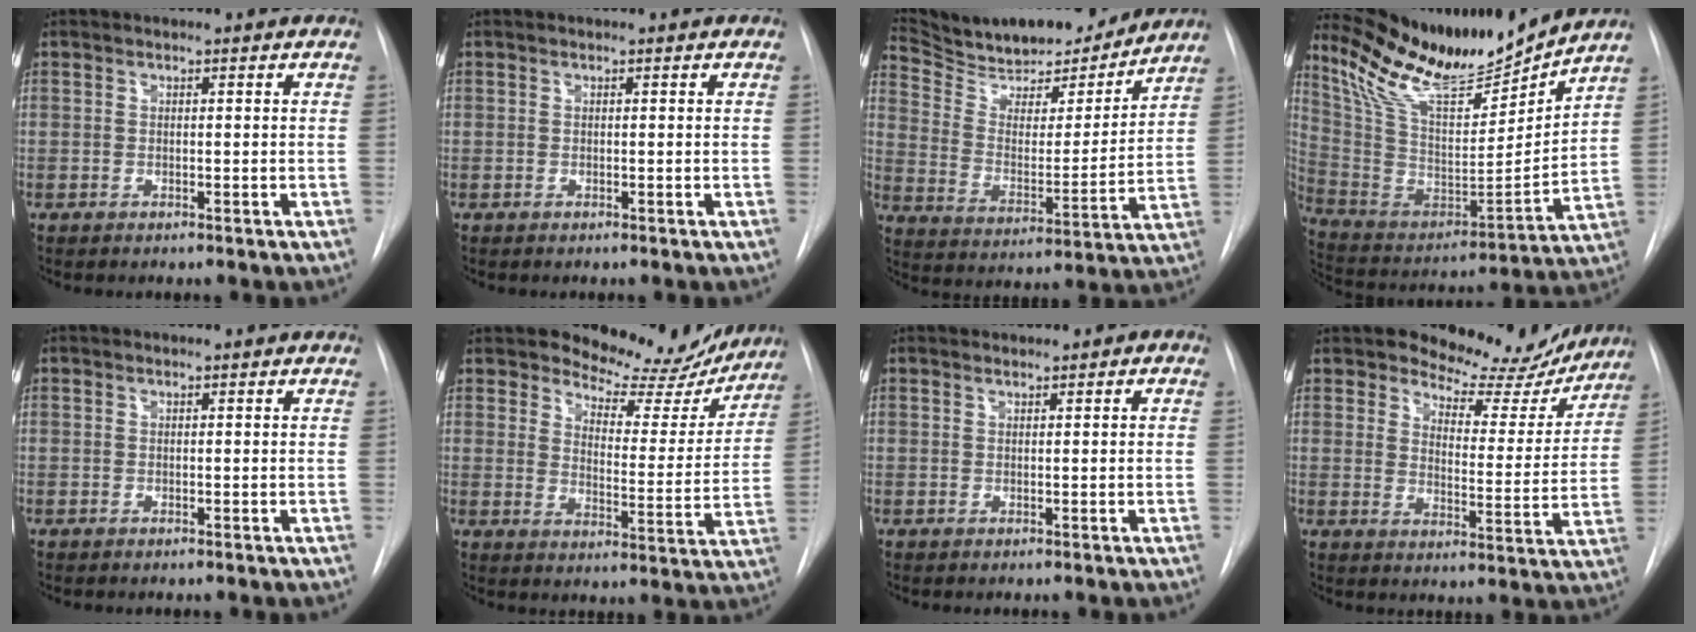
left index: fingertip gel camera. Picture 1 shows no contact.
{"total": 0.0}
{"total": 20.3, "force": [18.6, 4.4, 6.9], "torque": [-0.117, -0.012, 0.289]}
{"total": 18.9, "force": [17.4, 1.7, 7.0], "torque": [-0.144, -0.041, 0.307]}
{"total": 0.0}
{"total": 13.7, "force": [12.6, 4.5, 2.7], "torque": [-0.022, -0.033, 0.153]}
{"total": 0.8, "force": [0.4, 0.5, 0.4], "torque": [-0.001, 0.006, 0.005]}
{"total": 13.2, "force": [12.1, 4.6, 2.5], "torque": [-0.018, -0.029, 0.146]}